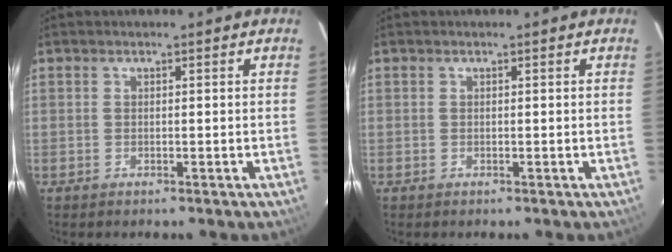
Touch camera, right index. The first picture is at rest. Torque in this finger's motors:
{"motor_torque": [0.02, 0.02, -0.01, 0.00]}